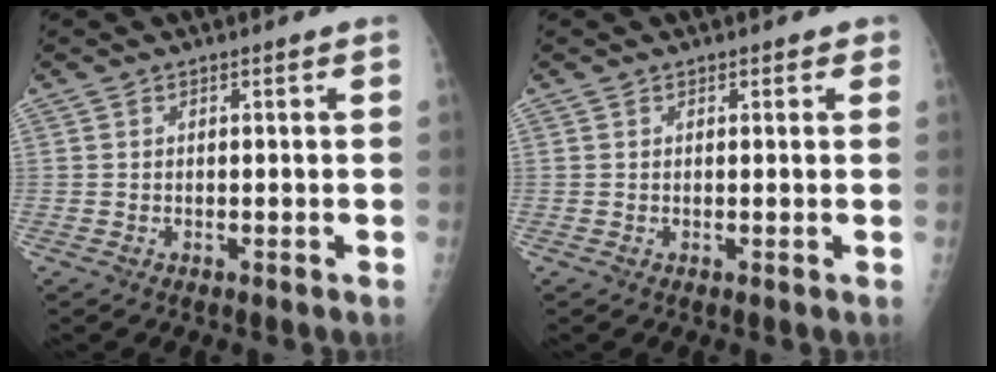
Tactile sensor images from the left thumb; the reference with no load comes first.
{"total": 1.1, "force": [0.7, 0.7, 0.4], "torque": [0.007, -0.002, 0.004]}